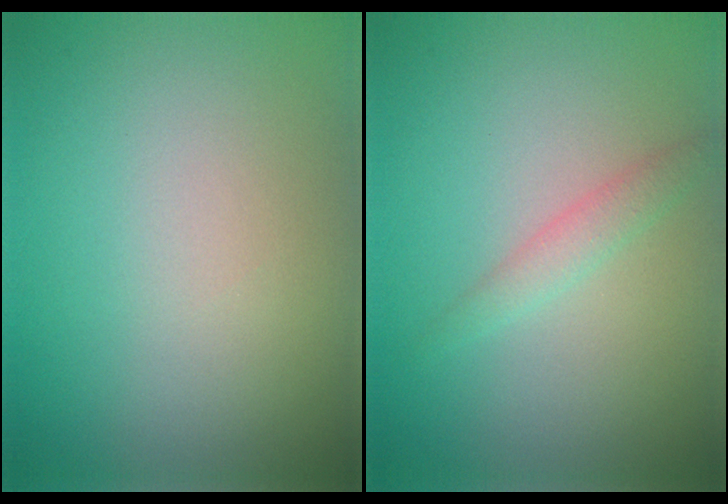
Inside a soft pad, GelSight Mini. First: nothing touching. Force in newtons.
{"total": 1.4, "press": 1.4, "slide": 0.0}